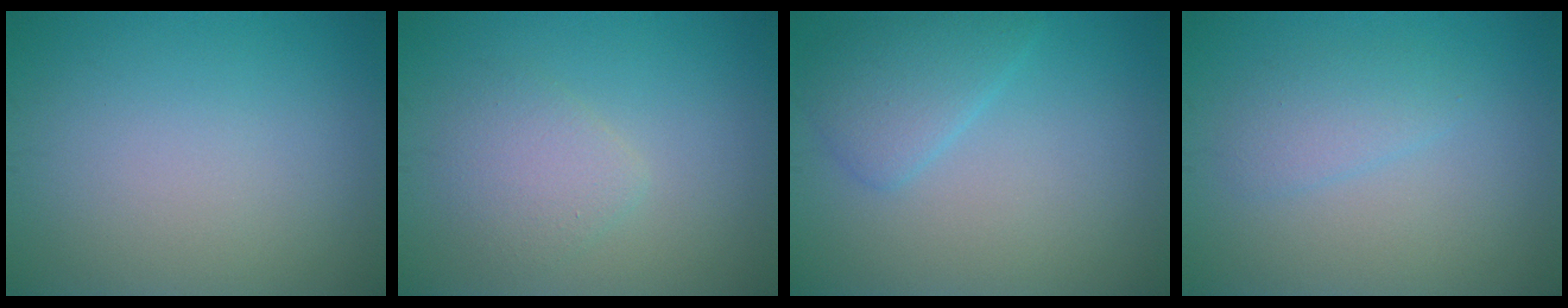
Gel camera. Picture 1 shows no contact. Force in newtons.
{"total": 2.4, "press": 2.4, "slide": 0.2}
{"total": 2.9, "press": 2.9, "slide": 0.1}
{"total": 2.0, "press": 2.0, "slide": 0.1}